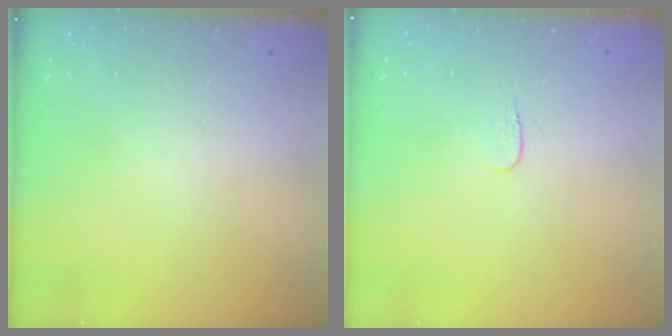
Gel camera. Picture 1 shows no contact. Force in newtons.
{"total": 3.8, "press": 3.7, "slide": 0.4}